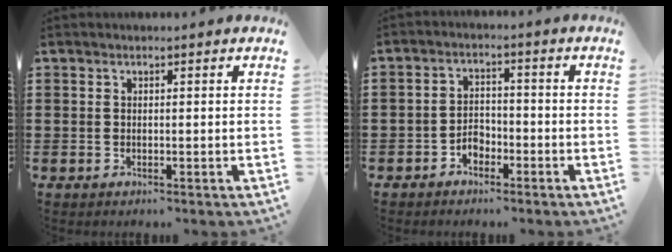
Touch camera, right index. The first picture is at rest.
{"total": 3.1, "force": [-2.2, 1.9, 1.0], "torque": [-0.022, 0.006, -0.045]}